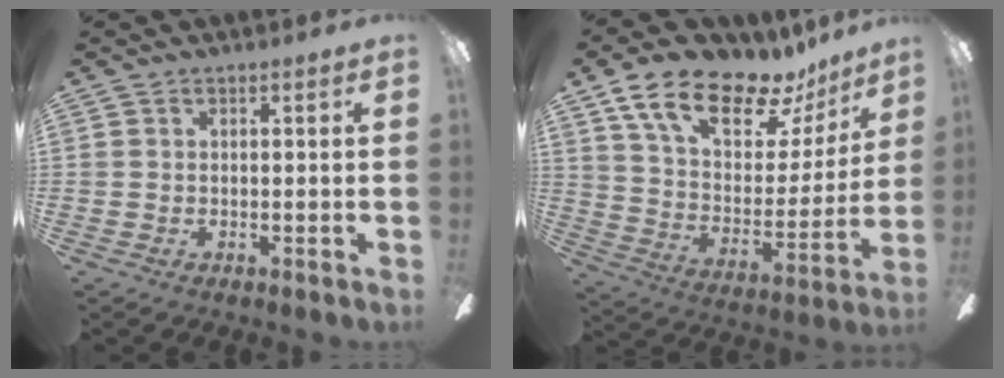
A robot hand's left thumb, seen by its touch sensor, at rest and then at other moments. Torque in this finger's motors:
{"motor_torque": [0.20, 0.19, 1.42, -1.35, 0.17]}